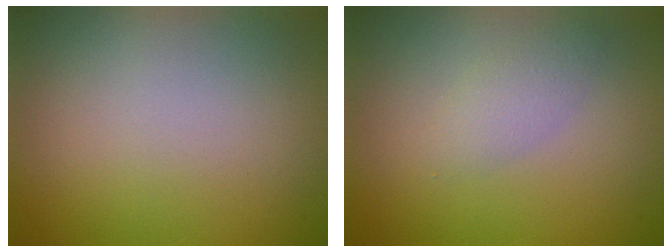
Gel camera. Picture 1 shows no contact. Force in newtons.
{"total": 1.6, "press": 1.6, "slide": 0.1}